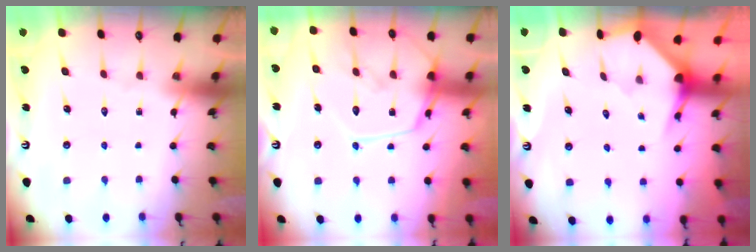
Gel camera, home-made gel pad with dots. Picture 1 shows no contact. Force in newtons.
{"total": 13.3, "press": 13.2, "slide": 1.1}
{"total": 3.1, "press": 3.1, "slide": 0.1}